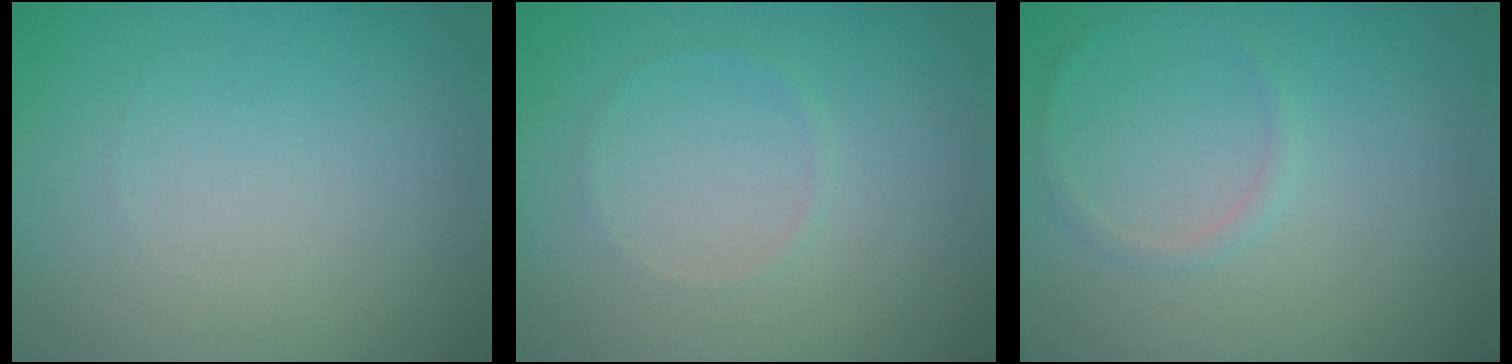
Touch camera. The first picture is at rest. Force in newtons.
{"total": 0.5, "press": 0.5, "slide": 0.1}
{"total": 0.8, "press": 0.8, "slide": 0.1}